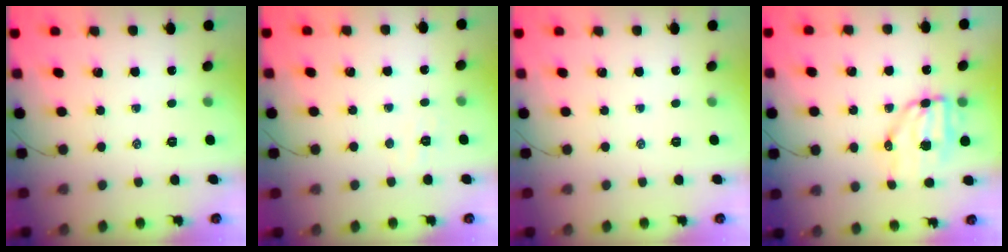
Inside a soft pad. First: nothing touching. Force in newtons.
{"total": 3.8, "press": 3.7, "slide": 0.8}
{"total": 0.0}
{"total": 7.7, "press": 7.6, "slide": 1.6}